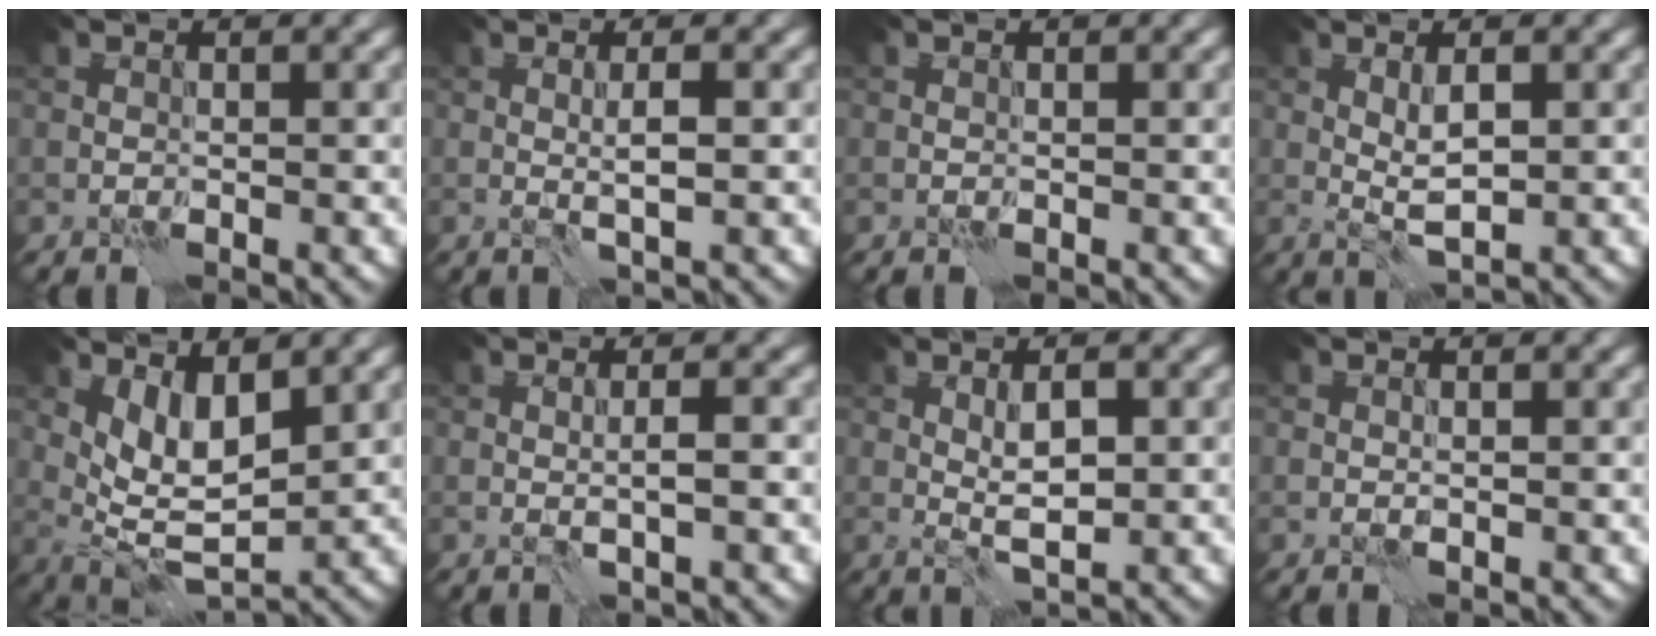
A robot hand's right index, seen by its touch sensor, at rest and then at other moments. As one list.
[{"total": 1.6, "force": [-0.1, -0.2, 1.6], "torque": [-0.025, -0.001, -0.003]}, {"total": 0.0}, {"total": 2.3, "force": [0.2, 0.5, 2.2], "torque": [-0.044, -0.002, 0.005]}, {"total": 4.7, "force": [1.8, 2.0, 3.9], "torque": [-0.071, -0.019, 0.037]}, {"total": 1.4, "force": [-0.3, -0.3, 1.3], "torque": [-0.023, 0.001, -0.008]}, {"total": 2.8, "force": [0.1, 0.8, 2.7], "torque": [-0.048, 0.000, 0.003]}, {"total": 0.7, "force": [-0.5, -0.5, -0.2], "torque": [0.005, 0.000, -0.012]}]